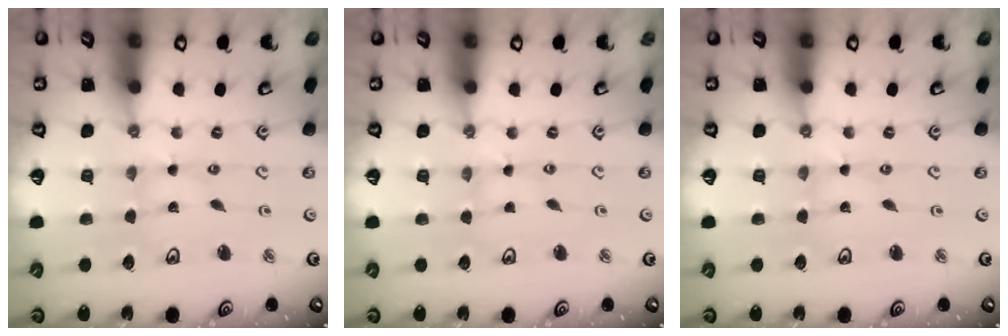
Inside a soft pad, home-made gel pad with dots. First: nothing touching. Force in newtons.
{"total": 0.0}
{"total": 0.0}